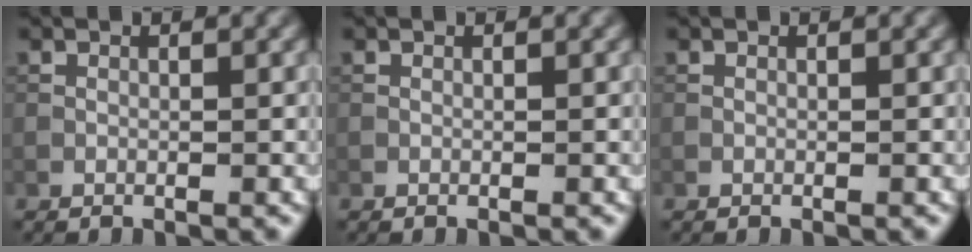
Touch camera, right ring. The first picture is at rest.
{"total": 0.0}
{"total": 0.0}